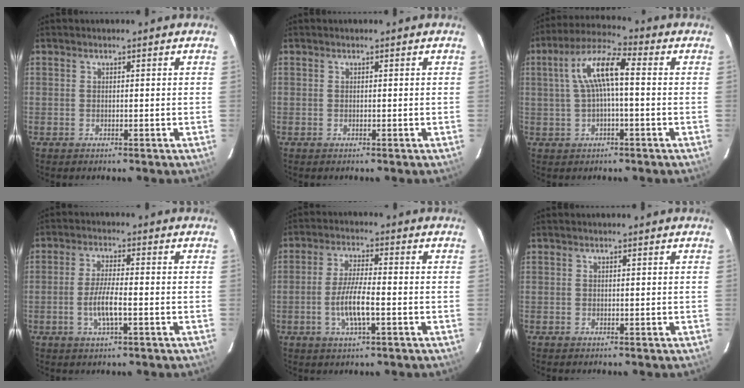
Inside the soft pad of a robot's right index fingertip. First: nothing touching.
{"total": 0.0}
{"total": 9.0, "force": [0.8, 2.3, 8.7], "torque": [-0.170, 0.023, 0.016]}
{"total": 5.7, "force": [-1.8, 0.9, 5.4], "torque": [-0.106, -0.003, -0.035]}
{"total": 7.2, "force": [-2.1, 1.3, 6.8], "torque": [-0.134, -0.003, -0.042]}
{"total": 0.0}